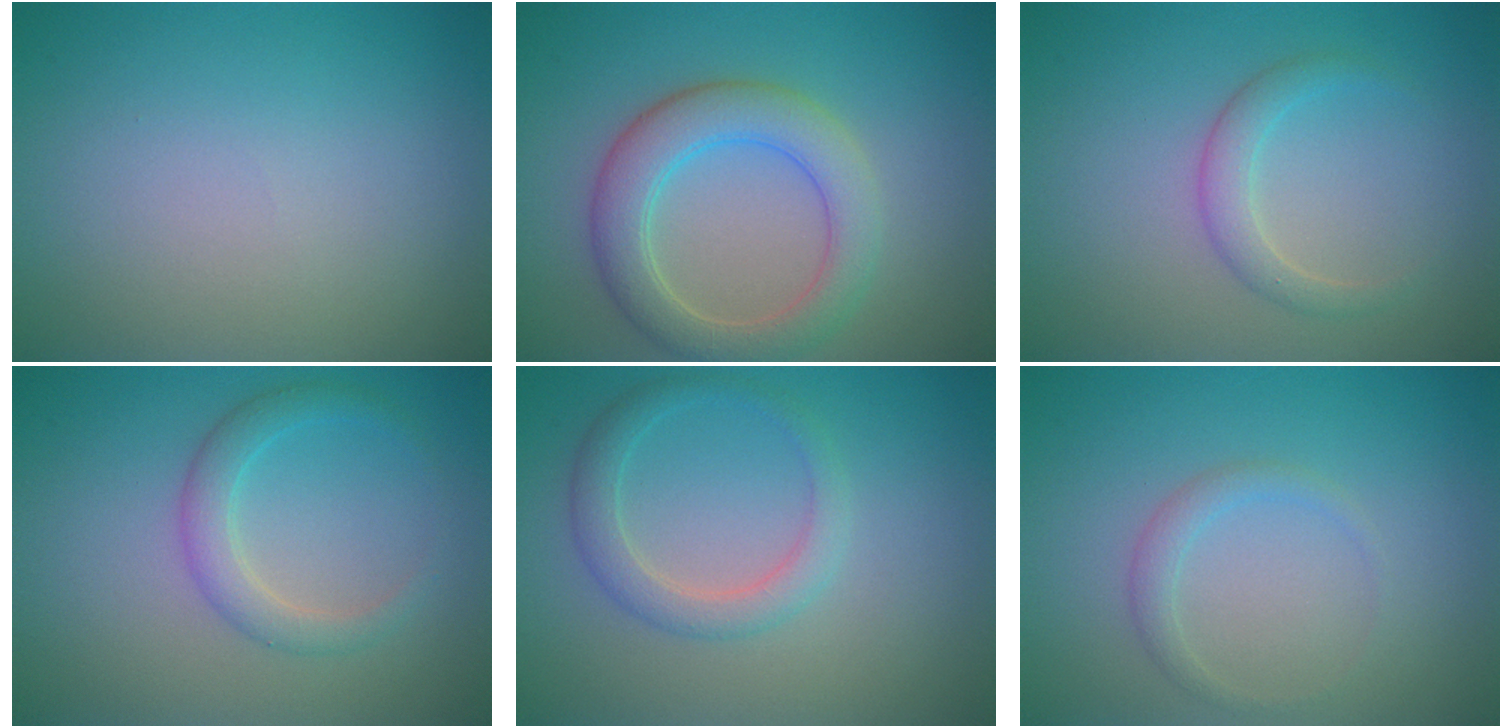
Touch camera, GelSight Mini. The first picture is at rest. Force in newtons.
{"total": 5.2, "press": 5.2, "slide": 0.6}
{"total": 2.0, "press": 2.0, "slide": 0.1}
{"total": 2.5, "press": 2.5, "slide": 0.1}
{"total": 2.5, "press": 2.5, "slide": 0.1}
{"total": 1.3, "press": 1.3, "slide": 0.0}